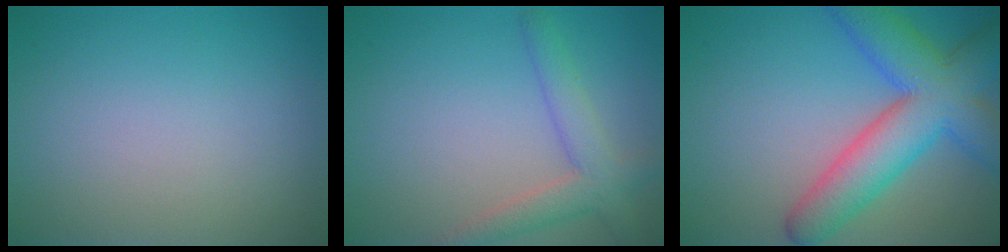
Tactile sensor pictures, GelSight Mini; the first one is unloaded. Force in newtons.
{"total": 3.7, "press": 3.7, "slide": 0.1}
{"total": 9.0, "press": 9.0, "slide": 0.3}